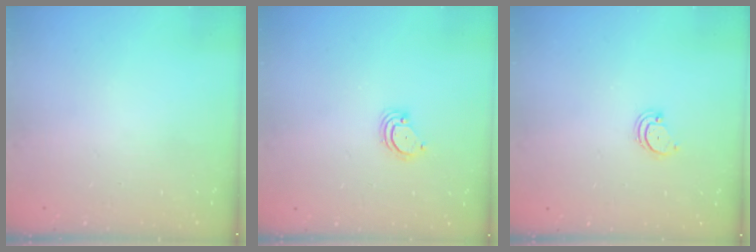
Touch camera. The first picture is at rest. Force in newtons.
{"total": 3.4, "press": 3.3, "slide": 0.3}
{"total": 2.2, "press": 2.2, "slide": 0.3}